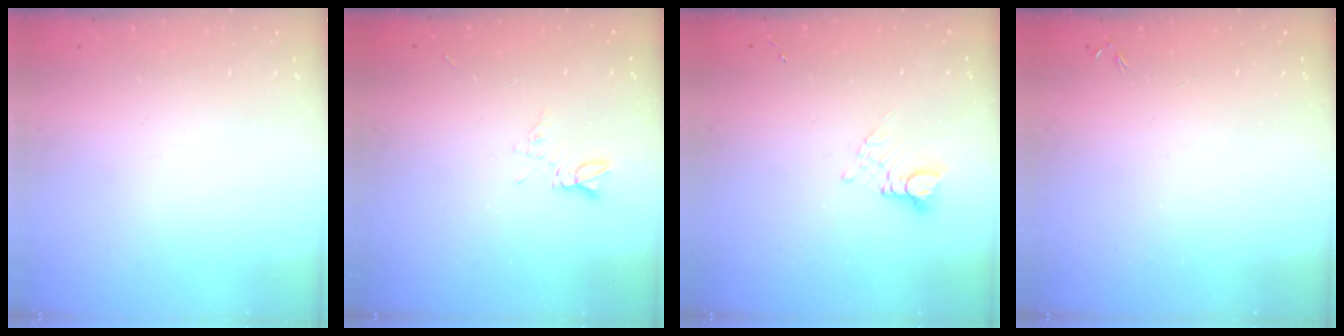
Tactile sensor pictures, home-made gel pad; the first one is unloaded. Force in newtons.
{"total": 5.4, "press": 5.3, "slide": 0.7}
{"total": 5.0, "press": 5.0, "slide": 0.5}
{"total": 0.0}